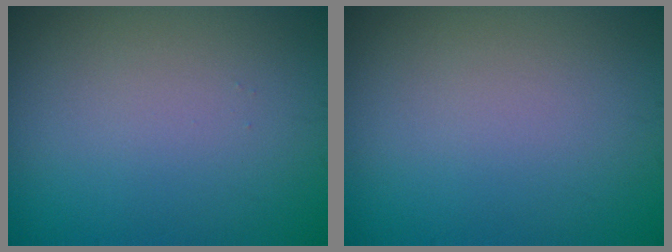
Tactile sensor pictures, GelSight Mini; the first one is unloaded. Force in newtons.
{"total": 0.0}